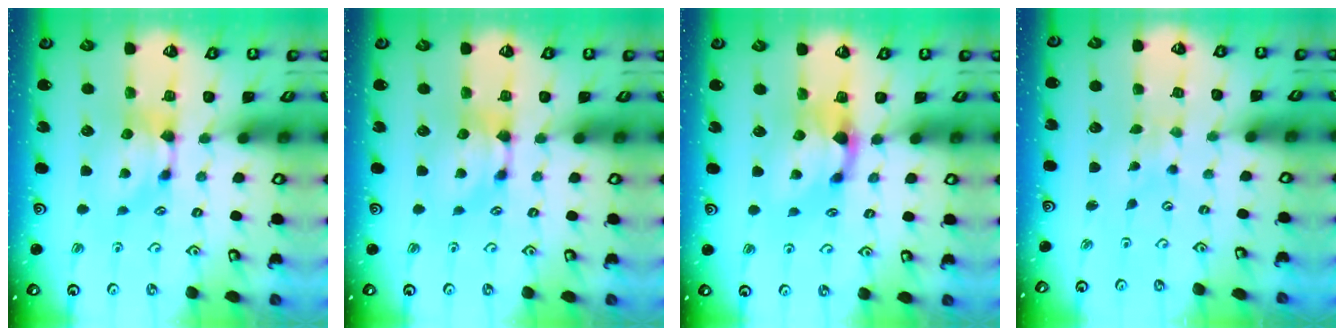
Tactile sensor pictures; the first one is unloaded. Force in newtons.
{"total": 0.0}
{"total": 1.4, "press": 0.6, "slide": 1.2}
{"total": 4.4, "press": 4.4, "slide": 0.2}